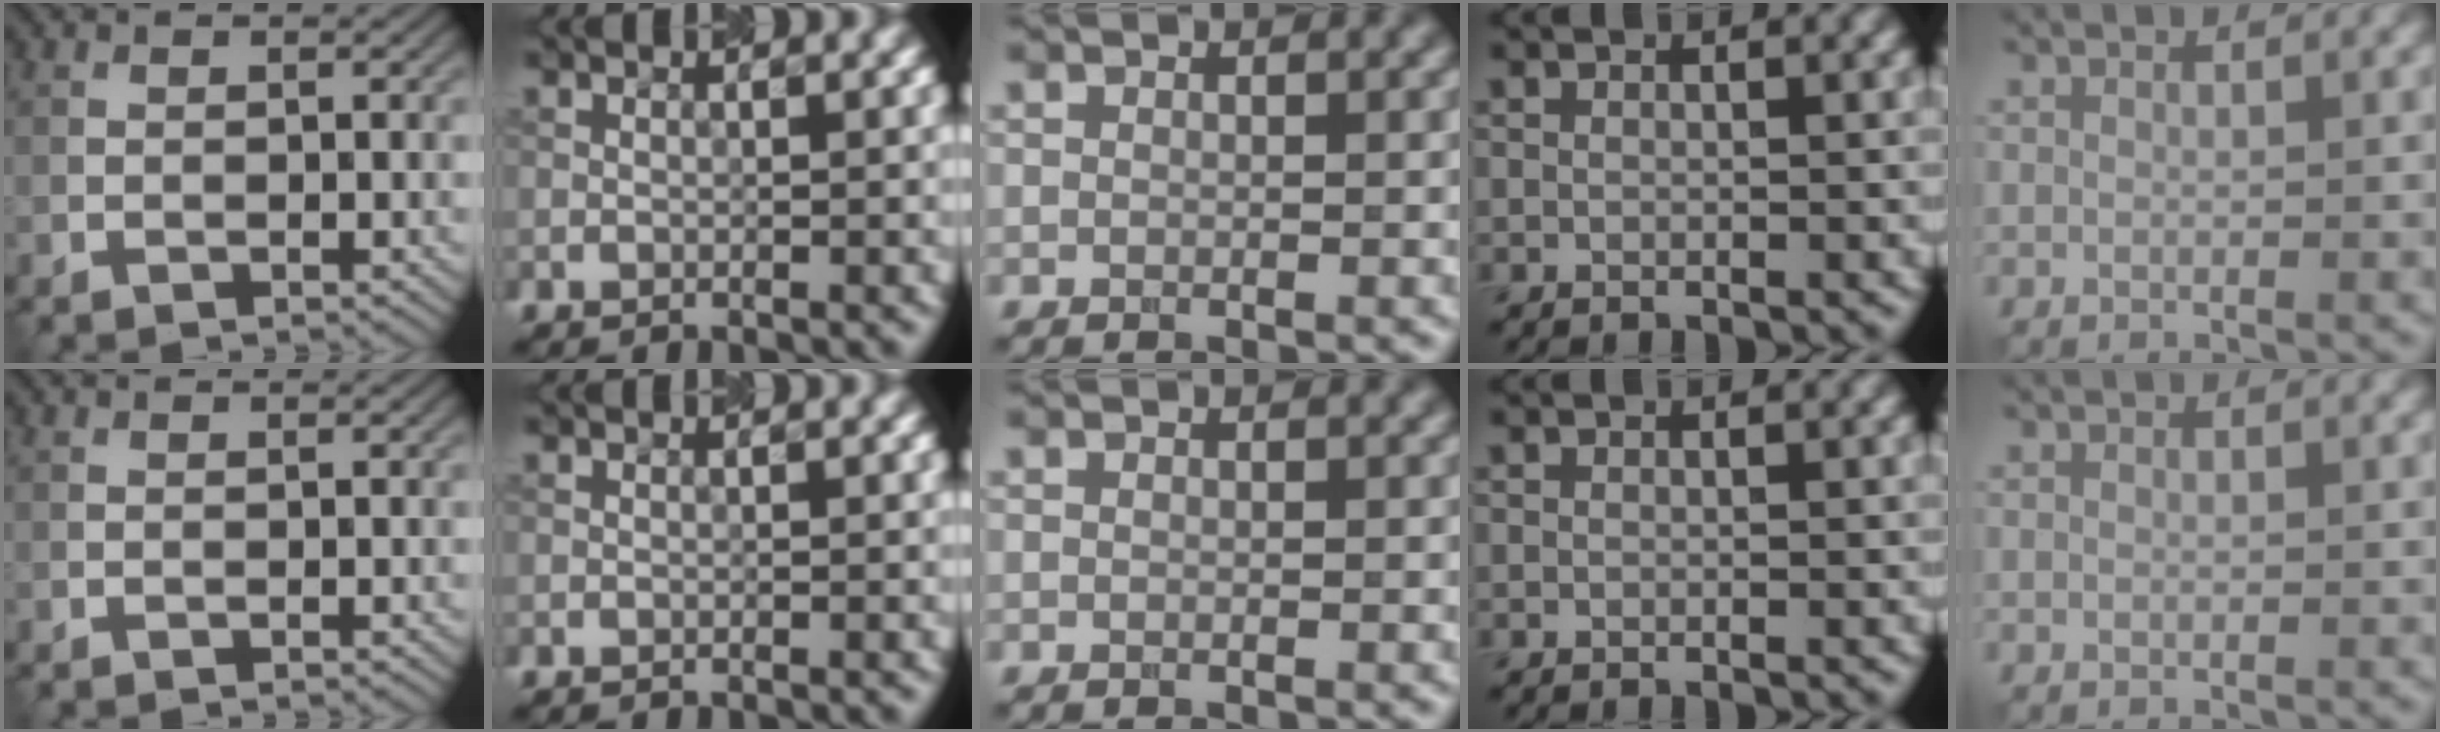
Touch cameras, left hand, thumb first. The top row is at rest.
{}